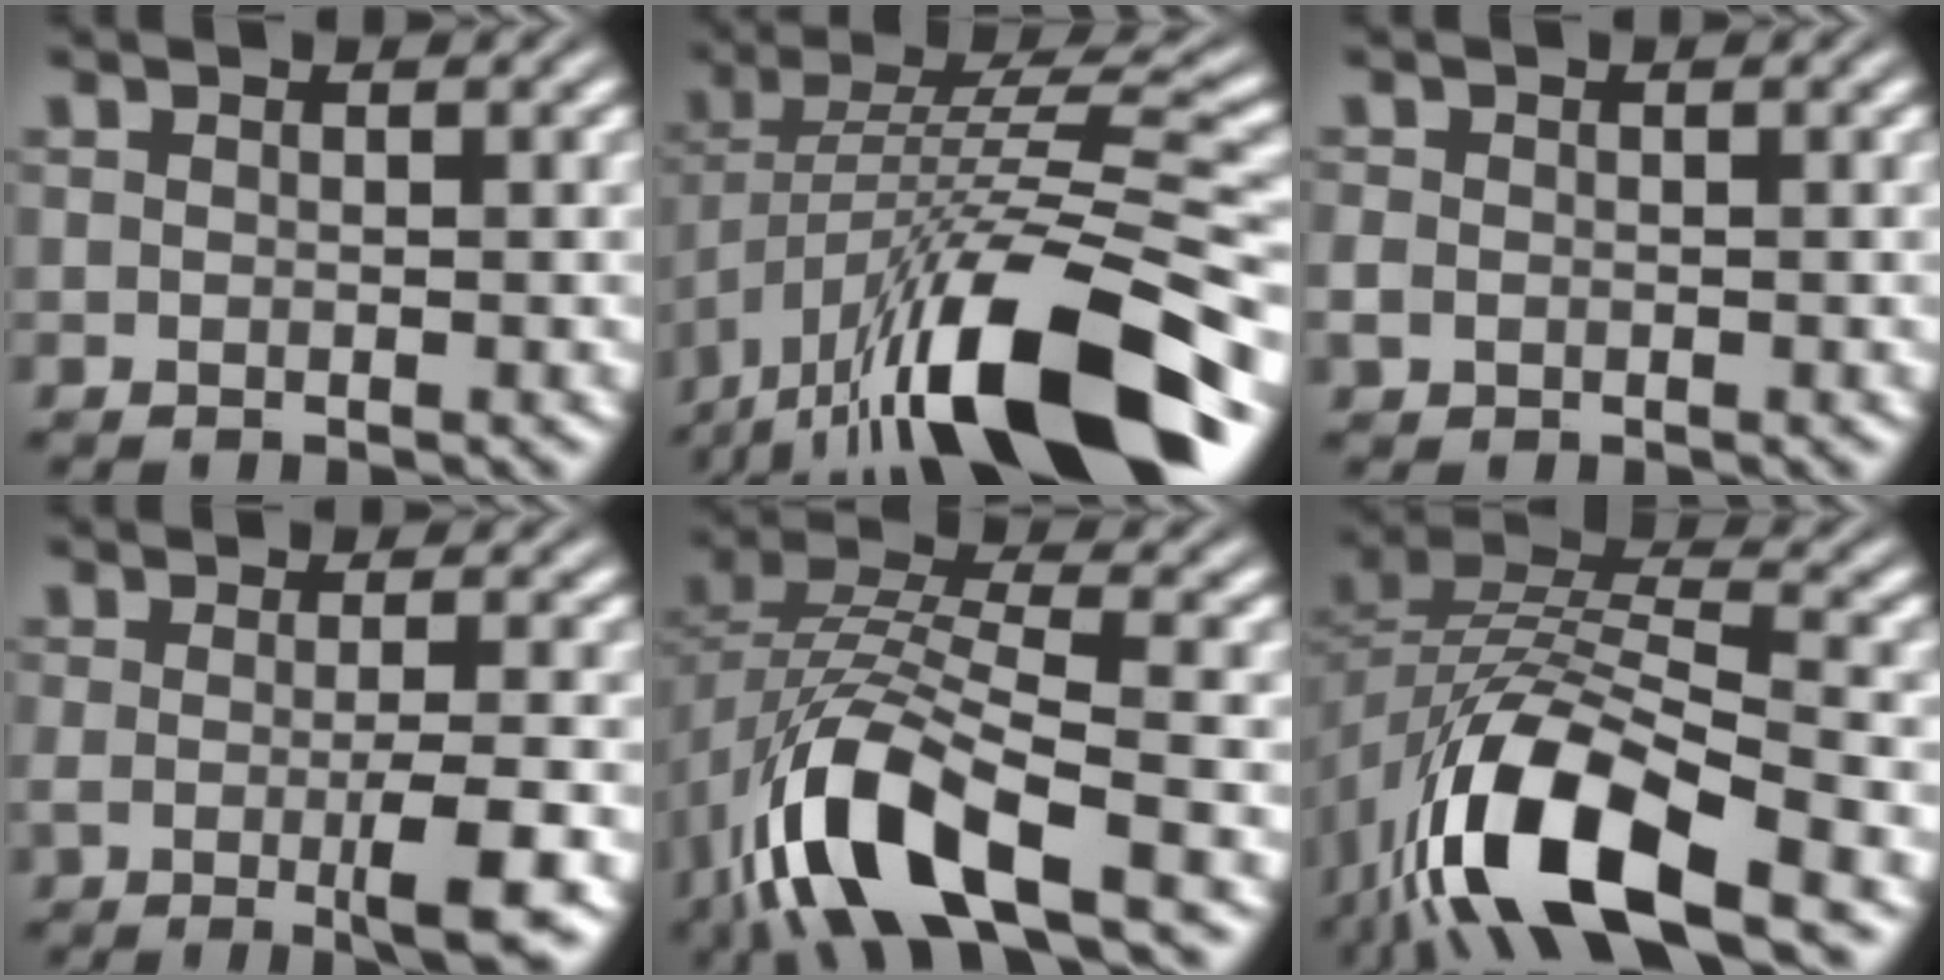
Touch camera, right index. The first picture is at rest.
{"total": 10.7, "force": [-3.4, 3.4, 9.5], "torque": [-0.163, -0.016, -0.042]}
{"total": 0.7, "force": [-0.5, 0.4, 0.3], "torque": [-0.011, -0.007, -0.003]}
{"total": 4.1, "force": [-1.4, 0.2, 3.8], "torque": [-0.053, -0.007, -0.020]}
{"total": 10.0, "force": [-2.2, 5.1, 8.3], "torque": [-0.175, -0.027, -0.023]}
{"total": 11.3, "force": [-3.0, 6.0, 9.1], "torque": [-0.184, -0.036, -0.037]}